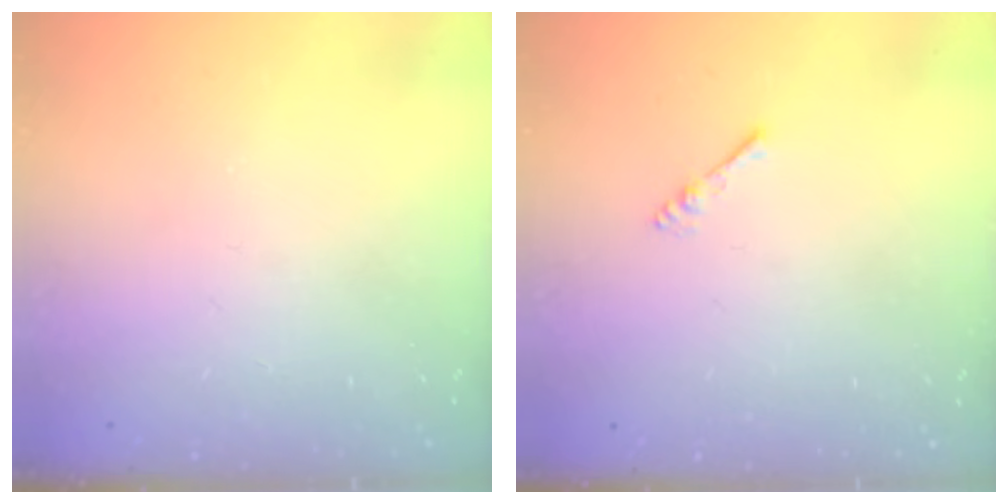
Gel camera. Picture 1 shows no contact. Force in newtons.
{"total": 2.2, "press": 2.2, "slide": 0.4}